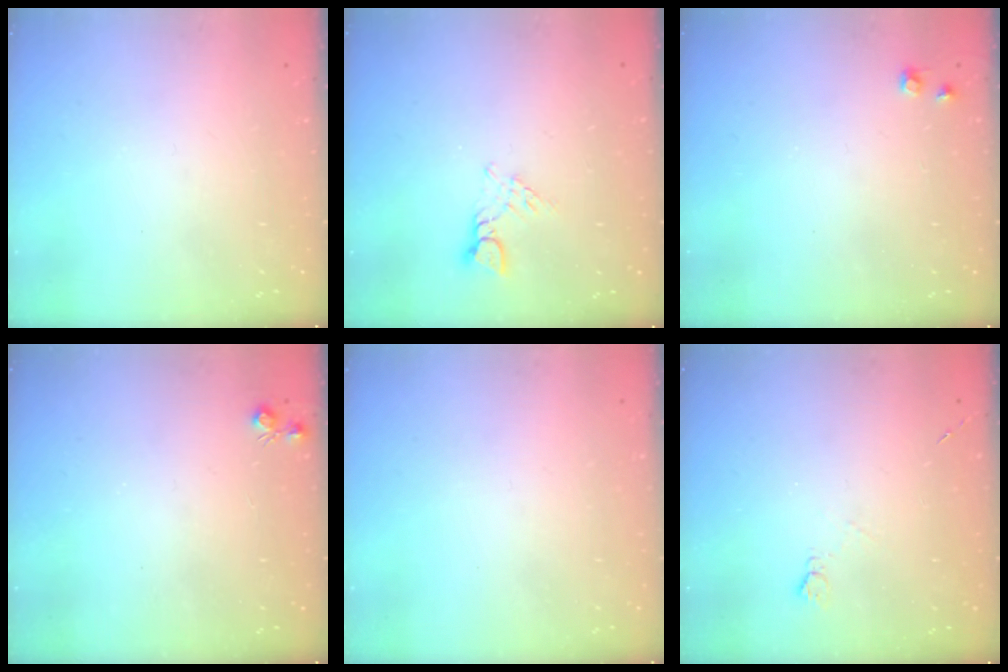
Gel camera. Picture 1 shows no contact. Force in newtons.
{"total": 2.8, "press": 2.8, "slide": 0.3}
{"total": 4.8, "press": 4.8, "slide": 0.7}
{"total": 4.7, "press": 4.7, "slide": 0.7}
{"total": 0.0}
{"total": 4.5, "press": 4.5, "slide": 0.6}